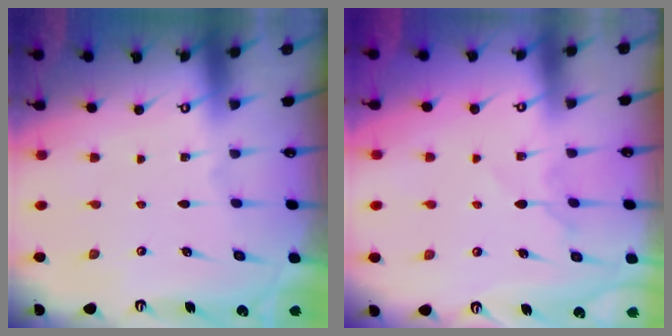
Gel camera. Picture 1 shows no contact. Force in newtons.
{"total": 3.9, "press": 3.8, "slide": 0.6}